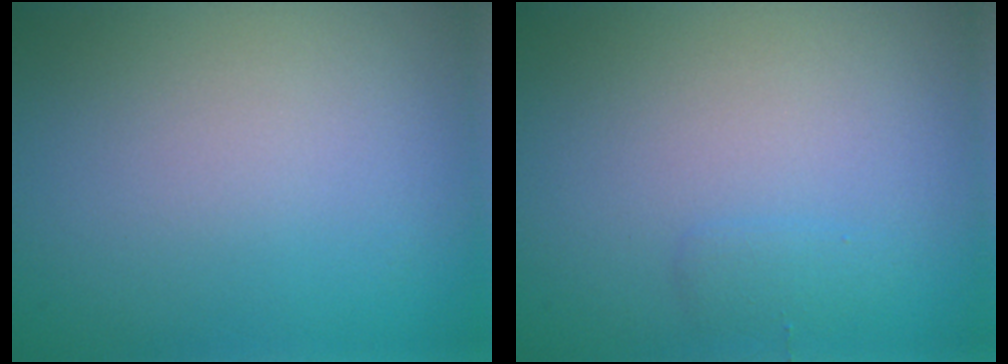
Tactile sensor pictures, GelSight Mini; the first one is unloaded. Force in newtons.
{"total": 0.9, "press": 0.9, "slide": 0.0}